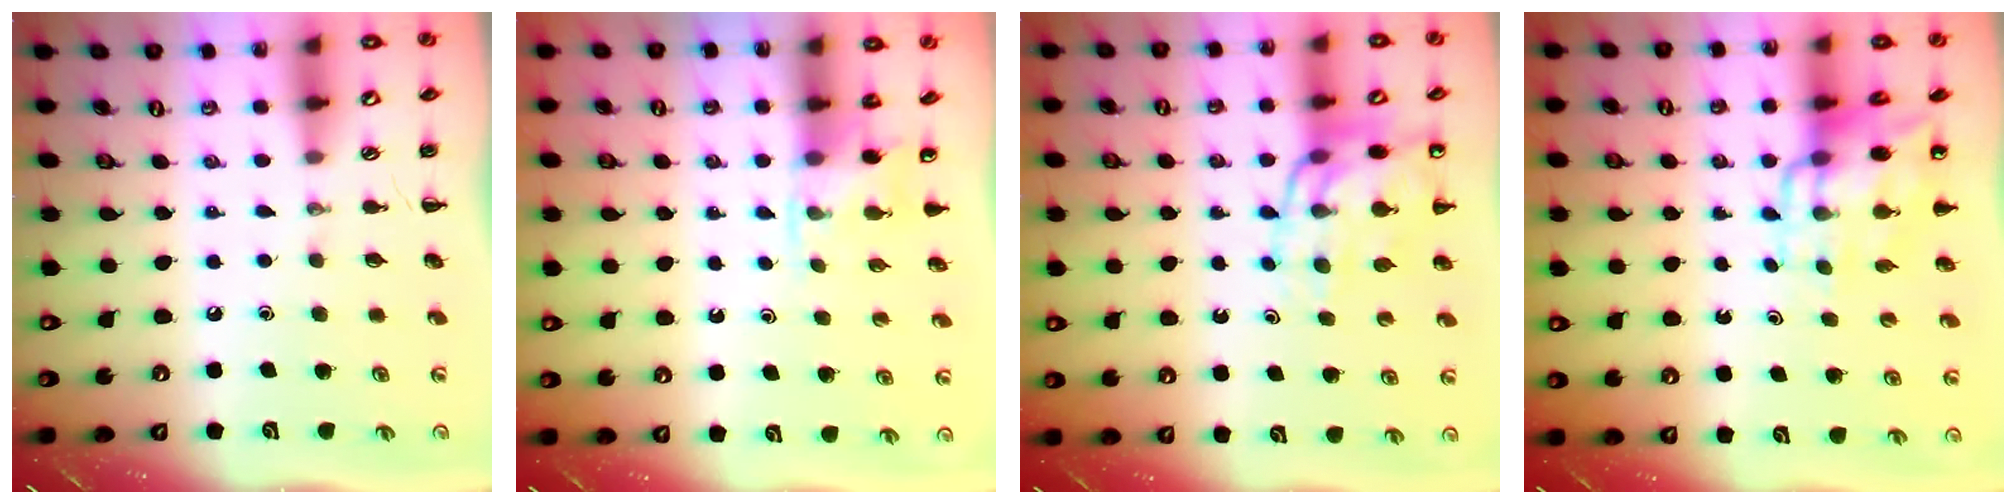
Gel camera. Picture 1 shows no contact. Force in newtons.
{"total": 4.8, "press": 4.6, "slide": 1.4}
{"total": 13.9, "press": 13.5, "slide": 3.1}
{"total": 10.8, "press": 10.5, "slide": 2.9}